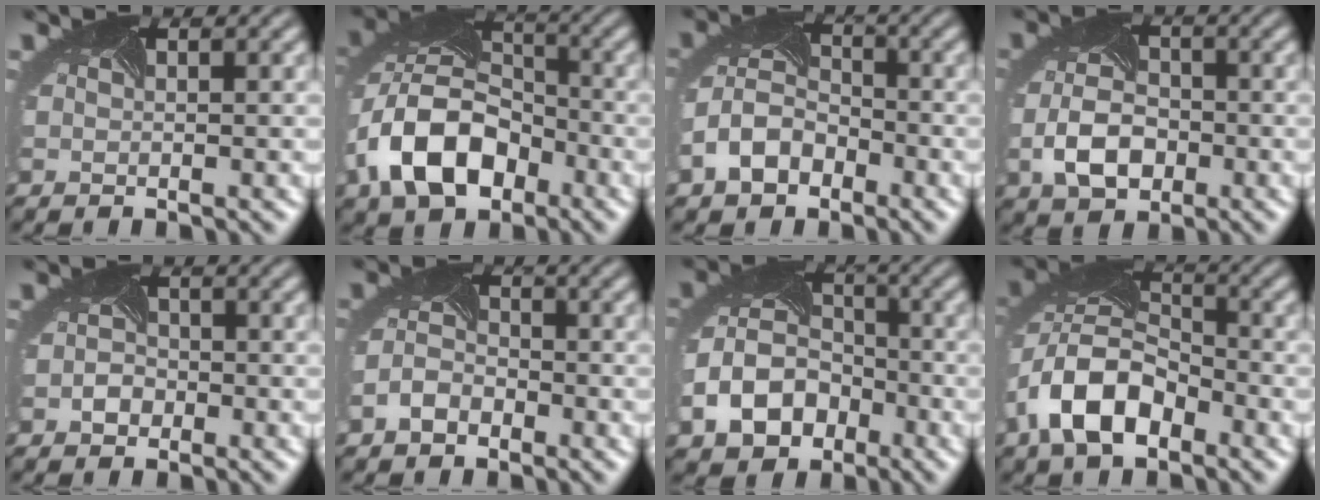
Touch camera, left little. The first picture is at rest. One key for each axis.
{"total": 9.9, "fx": -4.1, "fy": 6.5, "fz": 6.3, "tx": -0.135, "ty": -0.010, "tz": -0.078}
{"total": 4.8, "fx": -2.7, "fy": 3.2, "fz": 2.3, "tx": -0.053, "ty": -0.007, "tz": -0.055}
{"total": 4.9, "fx": -1.5, "fy": 3.3, "fz": 3.4, "tx": -0.078, "ty": -0.013, "tz": -0.028}
{"total": 1.6, "fx": -0.8, "fy": 1.2, "fz": 0.5, "tx": -0.010, "ty": -0.005, "tz": -0.017}
{"total": 2.7, "fx": -1.8, "fy": 1.7, "fz": 1.1, "tx": -0.027, "ty": -0.004, "tz": -0.036}
{"total": 6.9, "fx": -3.3, "fy": 5.0, "fz": 3.5, "tx": -0.075, "ty": -0.020, "tz": -0.056}
{"total": 8.1, "fx": -3.8, "fy": 4.7, "fz": 5.4, "tx": -0.116, "ty": -0.006, "tz": -0.078}